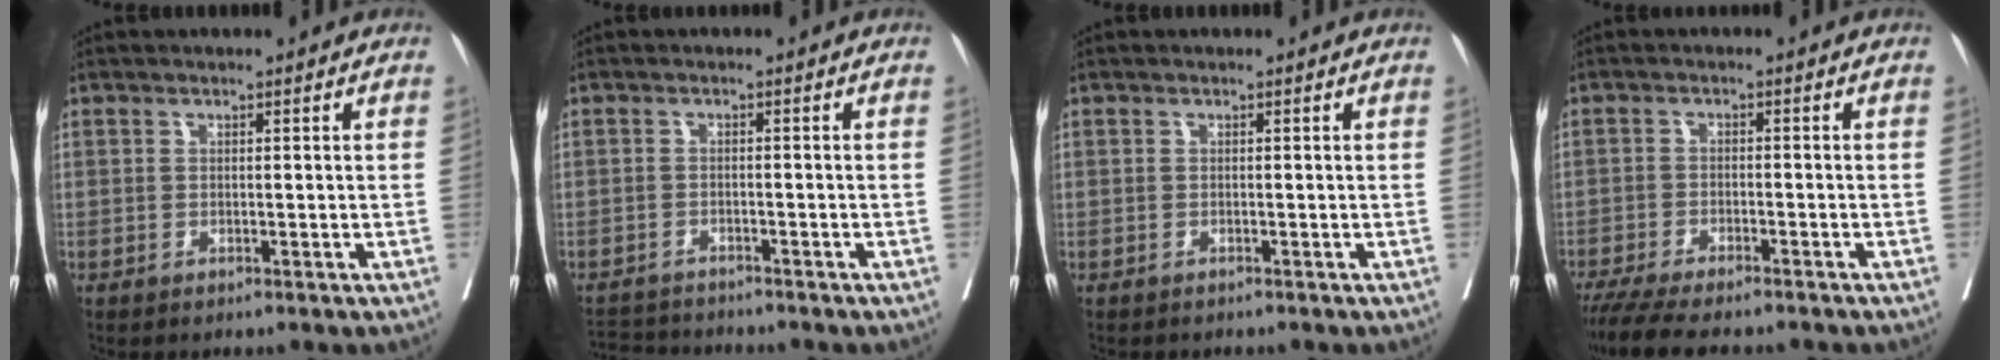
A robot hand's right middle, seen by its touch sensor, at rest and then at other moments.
{"total": 5.1, "force": [-5.1, 0.4, 0.6], "torque": [-0.005, -0.011, -0.084]}
{"total": 1.3, "force": [-0.8, 0.9, 0.0], "torque": [-0.010, 0.006, -0.013]}
{"total": 11.9, "force": [-10.2, 2.0, 5.7], "torque": [-0.083, -0.015, -0.156]}